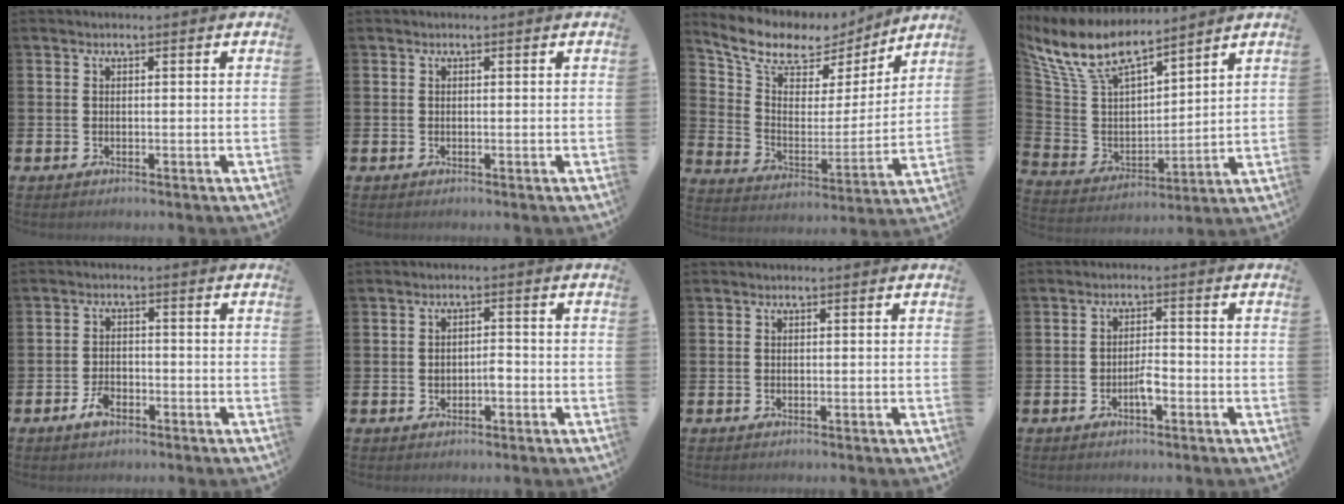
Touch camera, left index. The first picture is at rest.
{"total": 0.0}
{"total": 9.3, "force": [7.8, 4.2, 2.6], "torque": [-0.091, -0.054, 0.136]}
{"total": 10.3, "force": [8.9, 3.4, 4.0], "torque": [-0.125, -0.053, 0.158]}
{"total": 2.9, "force": [-1.6, 1.6, 1.8], "torque": [-0.039, 0.008, -0.030]}
{"total": 1.8, "force": [-0.7, 1.0, 1.3], "torque": [-0.010, -0.001, -0.018]}
{"total": 0.0}
{"total": 2.7, "force": [-1.3, 0.9, 2.1], "torque": [-0.033, 0.003, -0.026]}